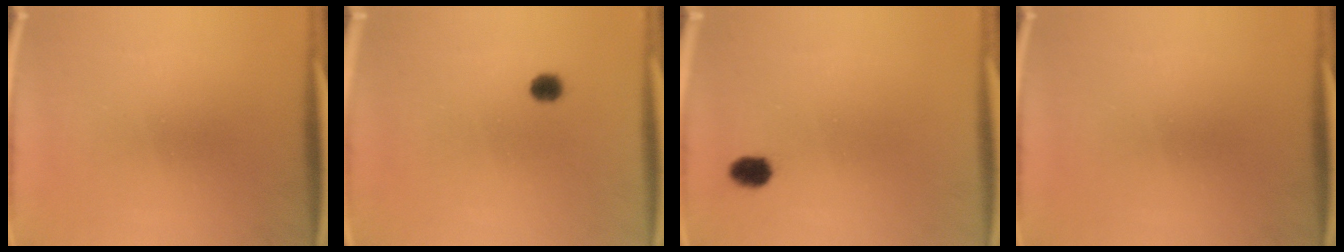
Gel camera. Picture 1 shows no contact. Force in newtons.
{"total": 1.9}
{"total": 3.1}
{"total": 0.0}